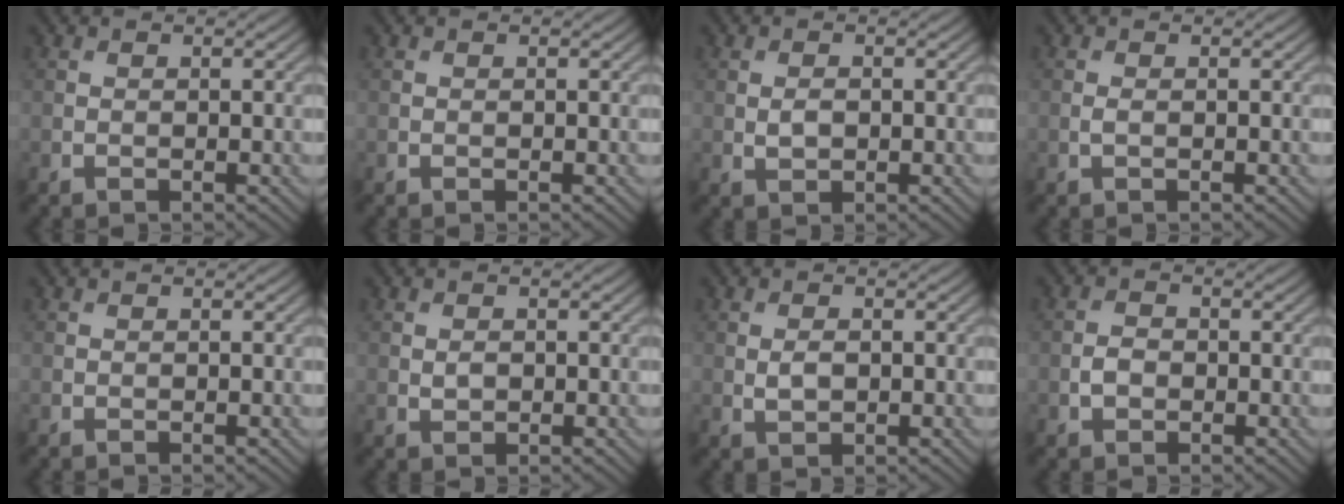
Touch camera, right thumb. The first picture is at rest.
{"total": 0.0}
{"total": 1.7, "force": [0.0, 1.0, 1.3], "torque": [-0.028, -0.002, 0.003]}
{"total": 0.7, "force": [-0.1, 0.2, 0.6], "torque": [-0.017, -0.002, -0.002]}
{"total": 0.0}
{"total": 1.2, "force": [0.1, 0.8, 0.8], "torque": [-0.017, -0.002, 0.003]}
{"total": 2.0, "force": [0.0, 1.2, 1.7], "torque": [-0.035, -0.003, 0.004]}
{"total": 1.9, "force": [-0.6, 1.4, 1.1], "torque": [-0.025, 0.000, -0.015]}